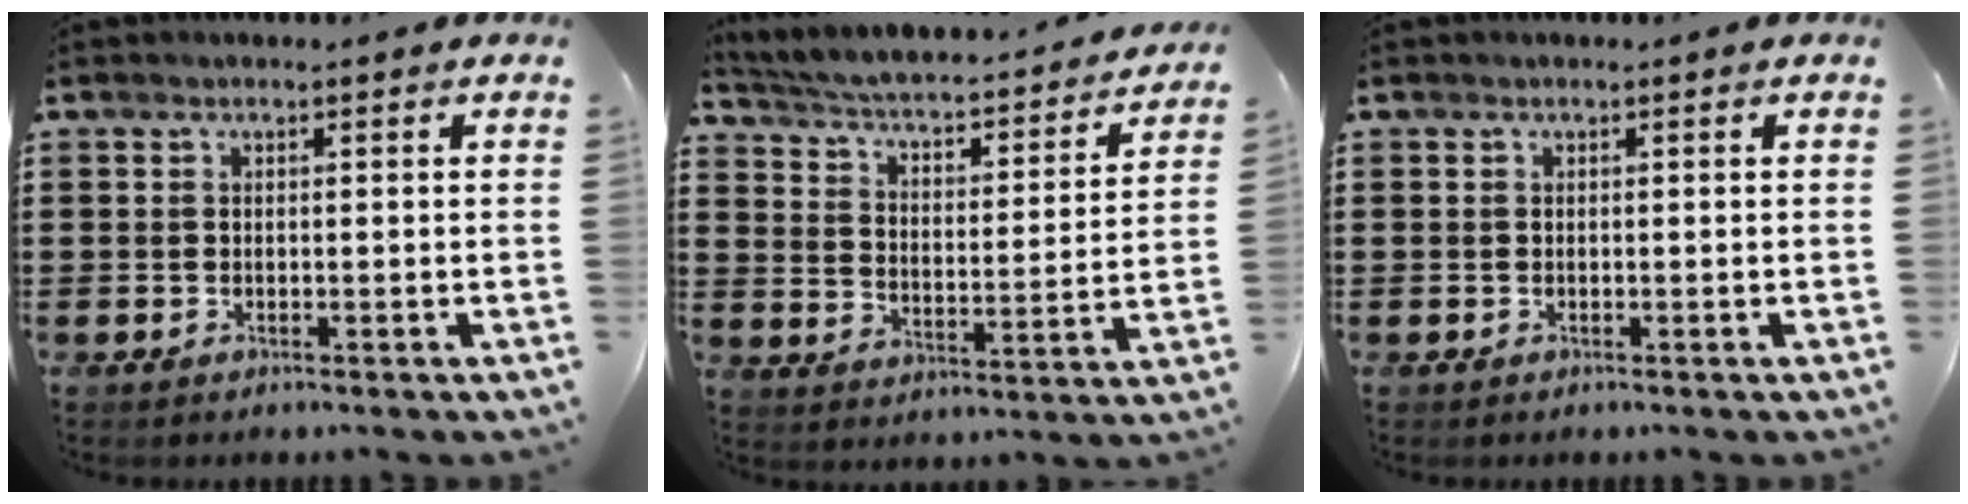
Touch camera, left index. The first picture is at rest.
{"total": 2.9, "force": [2.5, 0.4, 1.4], "torque": [-0.046, -0.030, 0.030]}
{"total": 0.0}